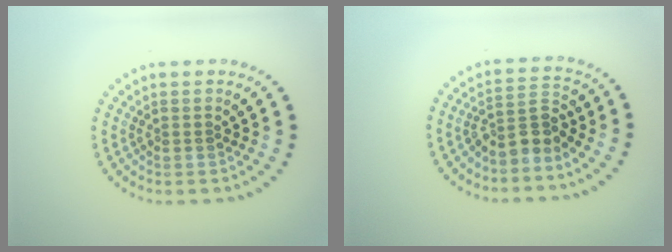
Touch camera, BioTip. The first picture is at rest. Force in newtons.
{"total": 2.7, "press": 2.0, "slide": 1.8}